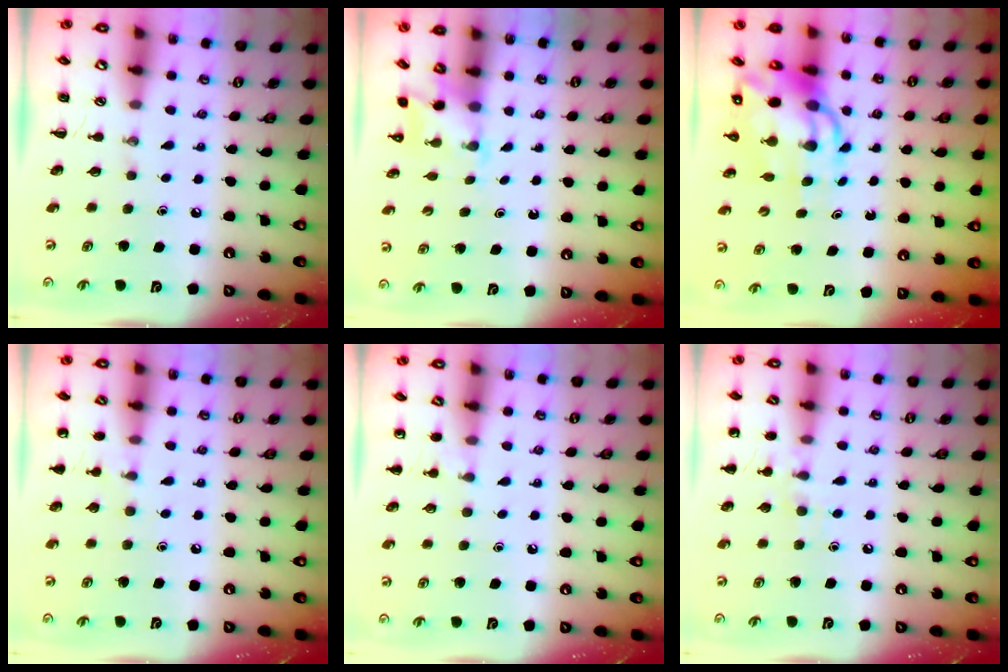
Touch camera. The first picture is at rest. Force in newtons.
{"total": 1.9, "press": 1.8, "slide": 0.6}
{"total": 11.5, "press": 11.1, "slide": 3.1}
{"total": 6.4, "press": 6.1, "slide": 1.7}
{"total": 5.9, "press": 5.7, "slide": 1.6}
{"total": 7.9, "press": 7.7, "slide": 1.6}